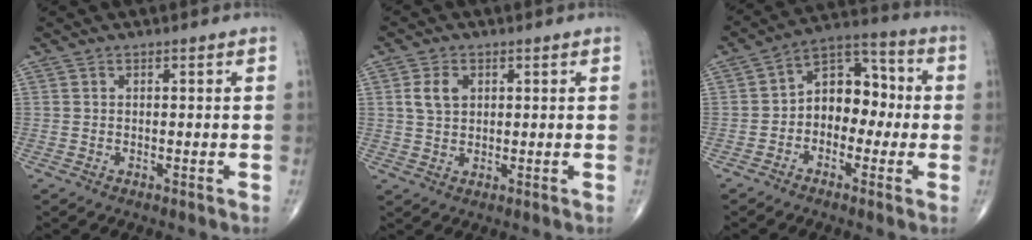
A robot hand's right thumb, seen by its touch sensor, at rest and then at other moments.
{"total": 4.5, "force": [1.2, 3.1, 2.9], "torque": [-0.049, -0.002, 0.024]}
{"total": 10.7, "force": [-1.0, 7.6, 7.4], "torque": [-0.069, 0.048, -0.033]}